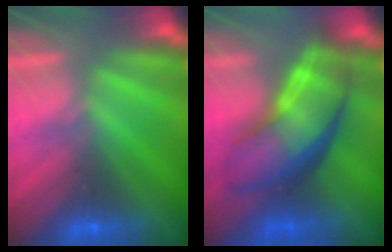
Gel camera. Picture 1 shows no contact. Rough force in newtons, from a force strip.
{"total": 7.9}